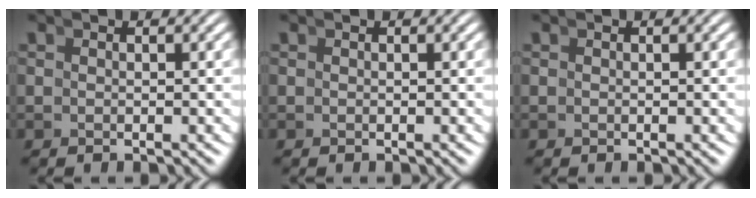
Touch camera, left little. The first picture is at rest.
{"total": 0.0}
{"total": 0.0}